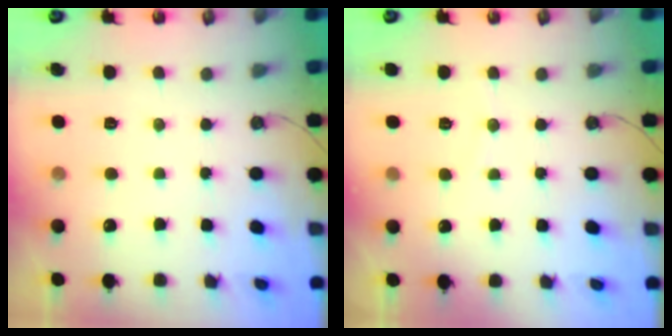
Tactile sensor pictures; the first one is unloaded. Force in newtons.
{"total": 2.4, "press": 2.4, "slide": 0.3}